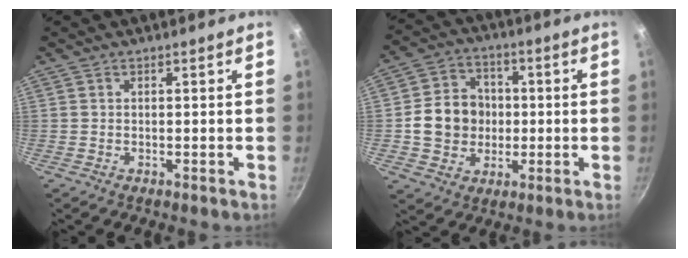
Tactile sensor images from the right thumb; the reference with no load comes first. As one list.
[{"total": 11.4, "force": [-0.4, 10.1, 5.2], "torque": [-0.060, 0.022, -0.011]}]